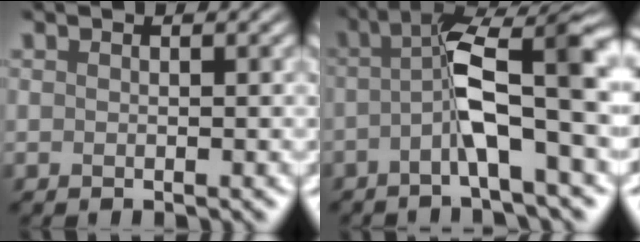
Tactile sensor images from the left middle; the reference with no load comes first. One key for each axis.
{"total": 5.8, "fx": -1.4, "fy": 0.0, "fz": 5.7, "tx": -0.123, "ty": 0.023, "tz": -0.013}